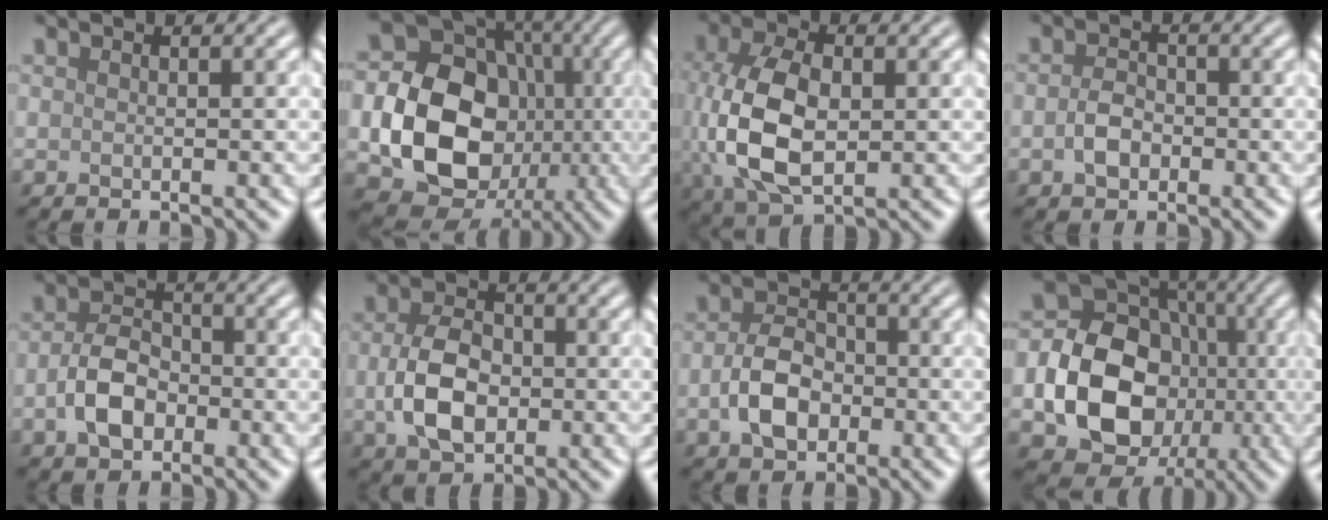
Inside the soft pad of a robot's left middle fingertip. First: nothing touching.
{"total": 13.2, "force": [-1.6, 10.7, 7.7], "torque": [-0.136, -0.013, -0.038]}
{"total": 8.9, "force": [0.0, 5.6, 6.9], "torque": [-0.168, -0.004, 0.006]}
{"total": 2.2, "force": [-0.6, 1.6, 1.4], "torque": [-0.029, 0.001, -0.016]}
{"total": 4.2, "force": [-1.3, 2.9, 2.8], "torque": [-0.057, 0.004, -0.029]}
{"total": 5.8, "force": [-0.6, 3.9, 4.2], "torque": [-0.093, -0.003, -0.013]}
{"total": 4.6, "force": [-1.2, 3.1, 3.1], "torque": [-0.061, 0.003, -0.026]}
{"total": 11.9, "force": [-2.1, 9.4, 7.0], "torque": [-0.128, -0.008, -0.049]}